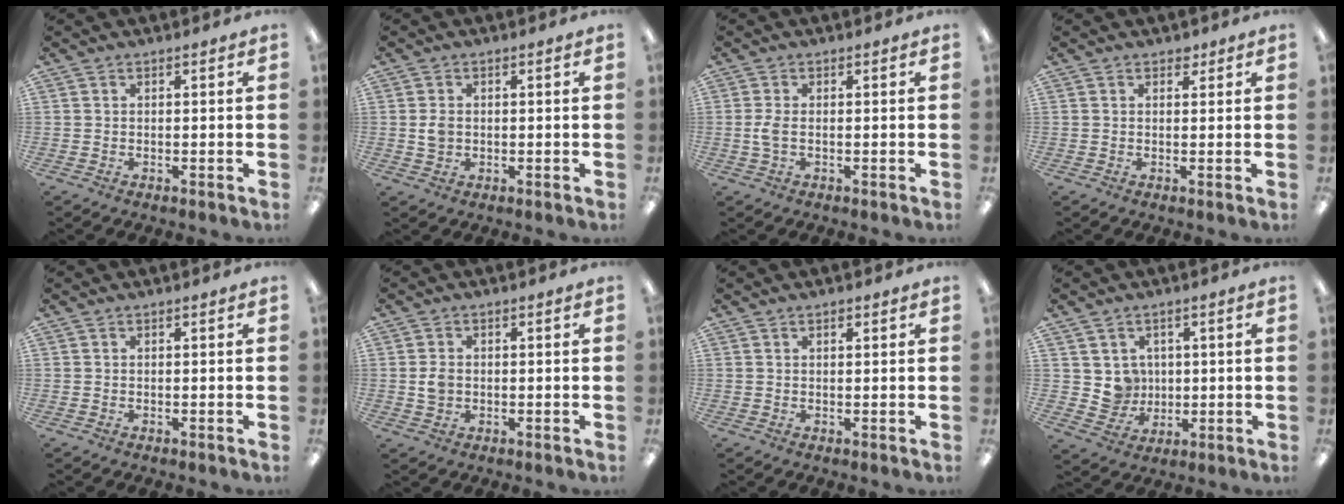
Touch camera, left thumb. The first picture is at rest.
{"total": 2.8, "force": [0.1, 2.2, 1.8], "torque": [-0.027, 0.002, 0.000]}
{"total": 3.3, "force": [-0.1, 1.5, 3.0], "torque": [-0.068, 0.001, -0.007]}
{"total": 1.8, "force": [1.3, 1.1, 0.6], "torque": [0.004, -0.005, 0.020]}
{"total": 0.0}
{"total": 3.0, "force": [-0.1, 2.3, 1.8], "torque": [-0.026, 0.003, -0.004]}
{"total": 1.0, "force": [0.7, 0.5, 0.6], "torque": [-0.012, 0.002, 0.014]}
{"total": 6.0, "force": [1.9, 5.7, 0.2], "torque": [-0.005, -0.013, 0.040]}